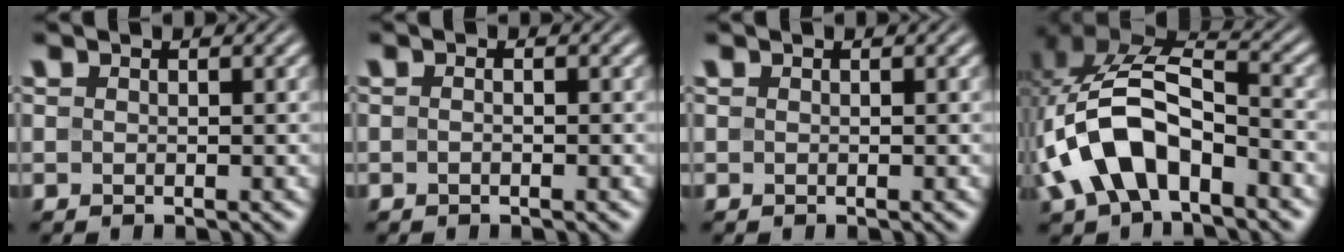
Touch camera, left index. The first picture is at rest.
{"total": 0.8, "force": [-0.2, 0.2, 0.7], "torque": [-0.012, -0.005, -0.009]}
{"total": 0.0}
{"total": 9.5, "force": [-3.4, 5.2, 7.2], "torque": [-0.154, 0.016, -0.069]}